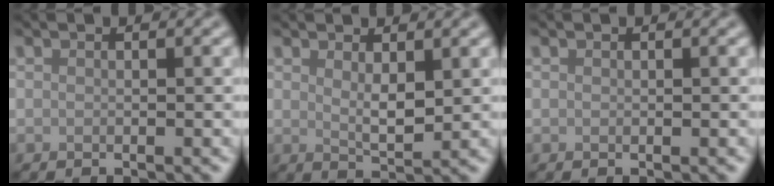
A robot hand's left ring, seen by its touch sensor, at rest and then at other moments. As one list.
[{"total": 2.1, "force": [0.9, 0.7, 1.8], "torque": [-0.033, -0.005, 0.018]}, {"total": 0.0}]